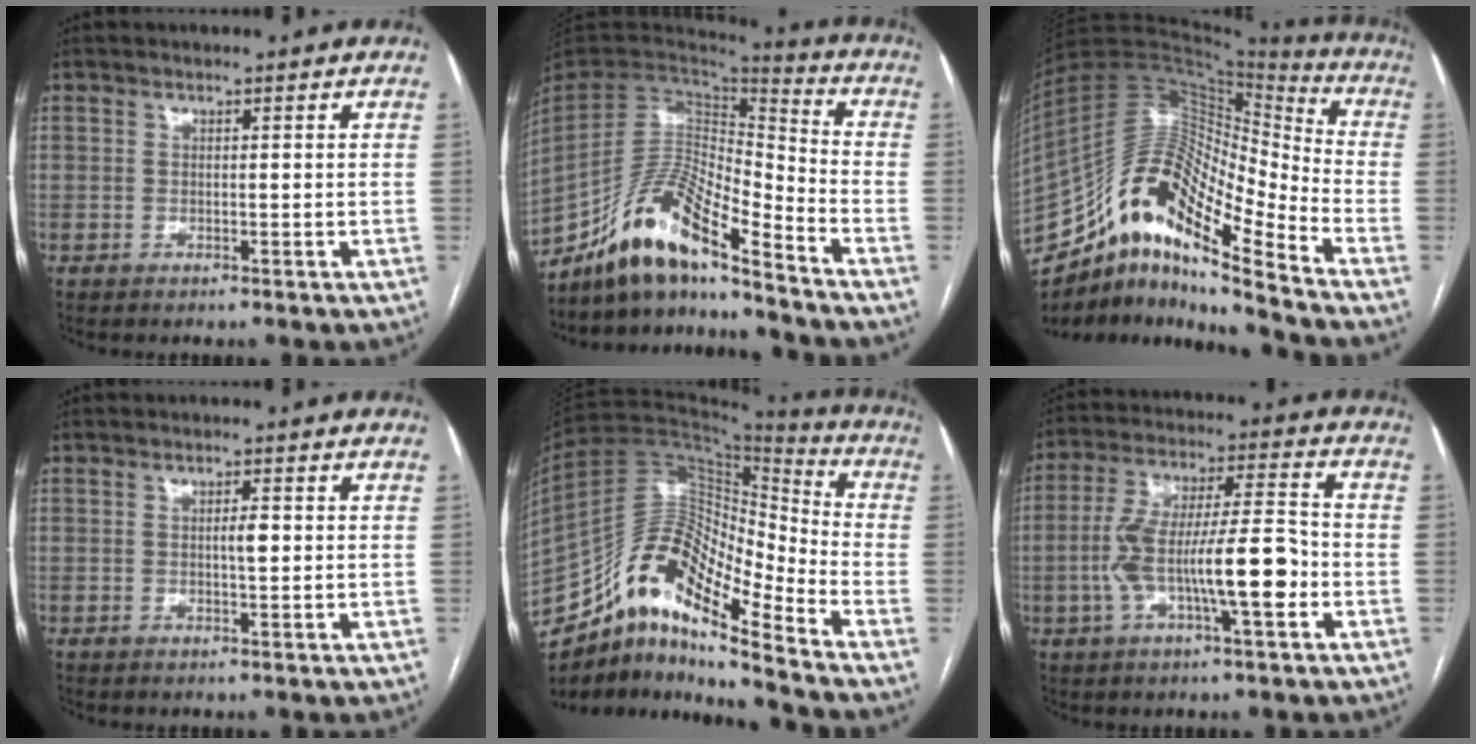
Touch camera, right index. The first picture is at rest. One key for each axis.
{"total": 15.6, "fx": -12.4, "fy": 2.1, "fz": 9.1, "tx": -0.173, "ty": 0.020, "tz": -0.231}
{"total": 20.2, "fx": -13.7, "fy": 3.9, "fz": 14.3, "tx": -0.282, "ty": 0.029, "tz": -0.247}
{"total": 2.0, "fx": 0.1, "fy": 0.5, "fz": 2.0, "tx": -0.033, "ty": 0.002, "tz": 0.002}
{"total": 17.5, "fx": -12.3, "fy": 4.1, "fz": 11.8, "tx": -0.213, "ty": 0.045, "tz": -0.217}
{"total": 14.2, "fx": -3.6, "fy": 2.4, "fz": 13.5, "tx": -0.248, "ty": 0.019, "tz": -0.061}